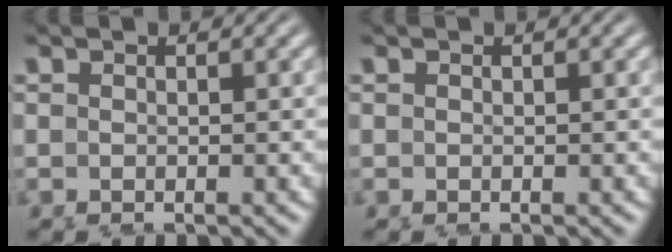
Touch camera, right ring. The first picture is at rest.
{"total": 0.0}